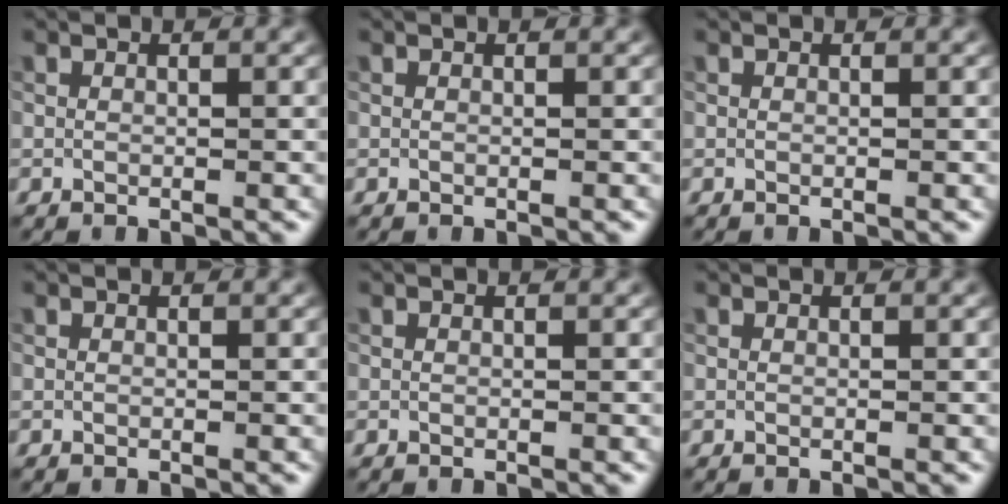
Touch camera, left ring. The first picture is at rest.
{"total": 0.0}
{"total": 0.0}
{"total": 0.0}
{"total": 0.0}
{"total": 0.0}